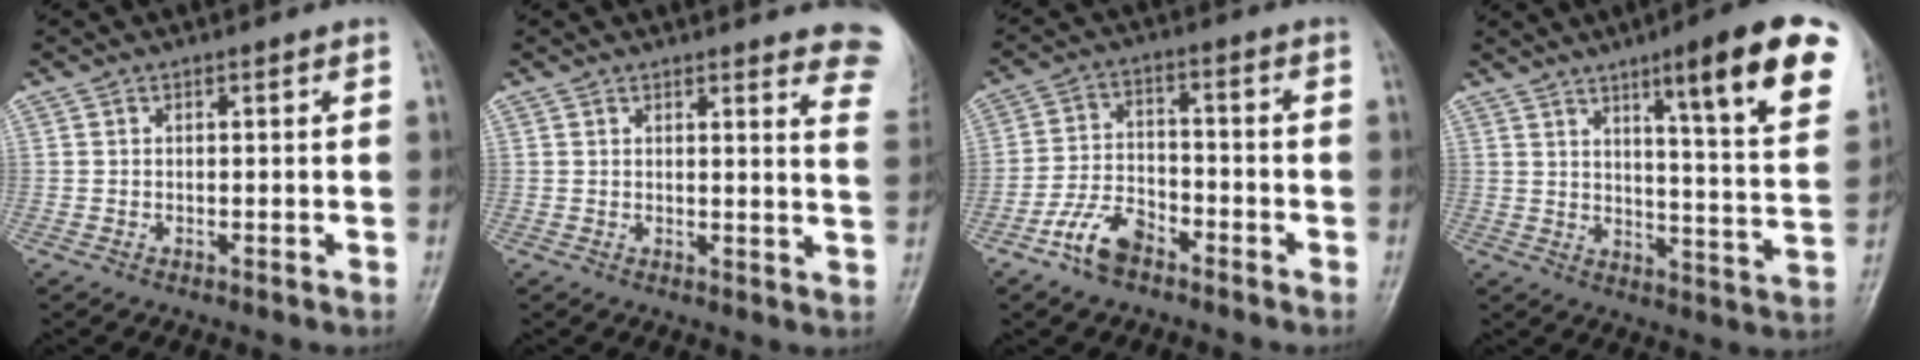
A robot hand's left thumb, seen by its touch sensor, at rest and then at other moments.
{"total": 10.8, "force": [9.5, 1.7, 4.7], "torque": [-0.019, -0.060, 0.081]}
{"total": 7.6, "force": [-4.9, 4.0, 4.2], "torque": [-0.076, 0.027, -0.097]}
{"total": 19.7, "force": [10.5, 2.6, 16.4], "torque": [-0.194, -0.041, 0.143]}